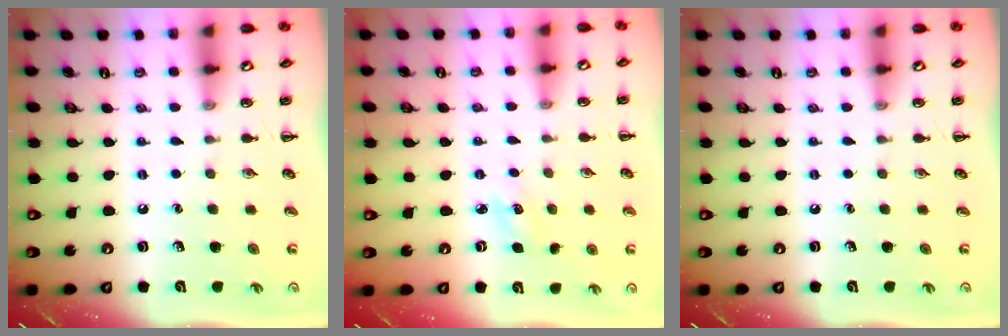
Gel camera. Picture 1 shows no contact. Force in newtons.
{"total": 3.7, "press": 3.5, "slide": 1.1}
{"total": 0.0}